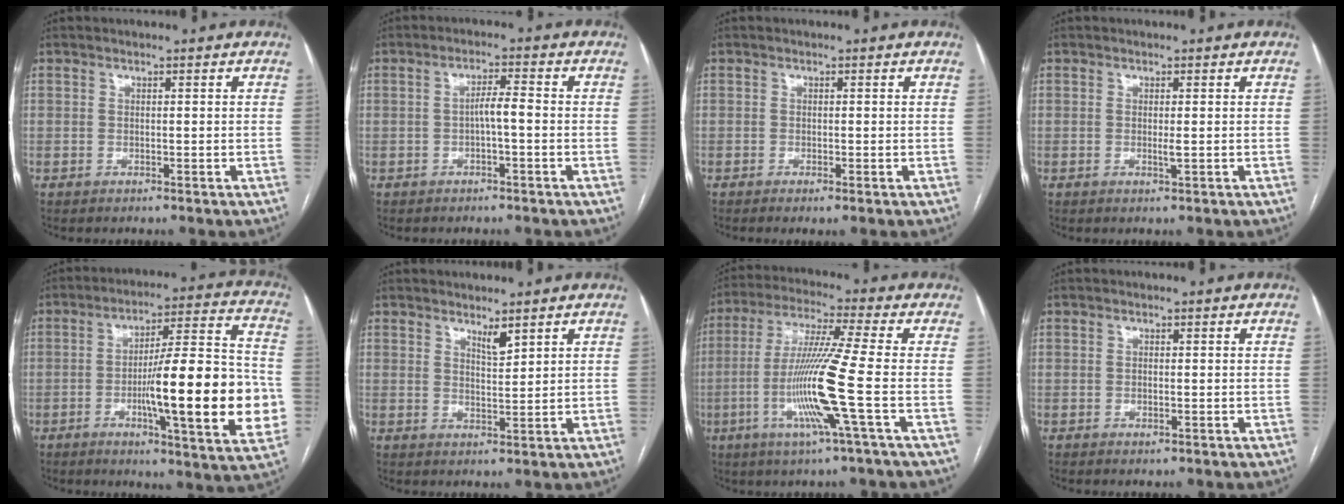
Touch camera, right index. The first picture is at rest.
{"total": 3.0, "force": [-0.6, 0.3, 2.9], "torque": [-0.048, 0.006, -0.009]}
{"total": 1.1, "force": [-0.6, 0.0, 1.0], "torque": [-0.017, -0.003, -0.009]}
{"total": 0.8, "force": [0.0, 0.0, 0.8], "torque": [-0.018, -0.005, 0.001]}
{"total": 21.1, "force": [-4.1, 2.2, 20.6], "torque": [-0.271, 0.007, -0.055]}
{"total": 2.4, "force": [2.0, 0.4, 1.4], "torque": [-0.029, -0.010, 0.040]}
{"total": 13.1, "force": [-3.4, -2.0, 12.5], "torque": [-0.251, -0.016, -0.073]}
{"total": 0.7, "force": [-0.3, 0.3, 0.6], "torque": [-0.009, -0.001, -0.003]}